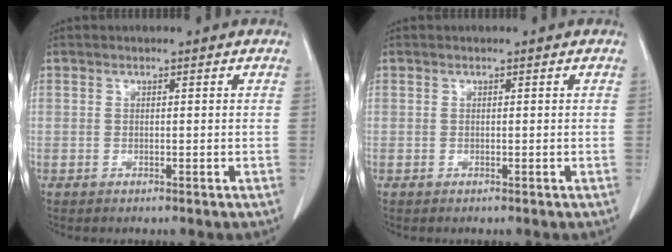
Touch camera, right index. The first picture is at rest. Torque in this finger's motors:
{"motor_torque": [0.00, 0.00, 0.01, 0.00]}